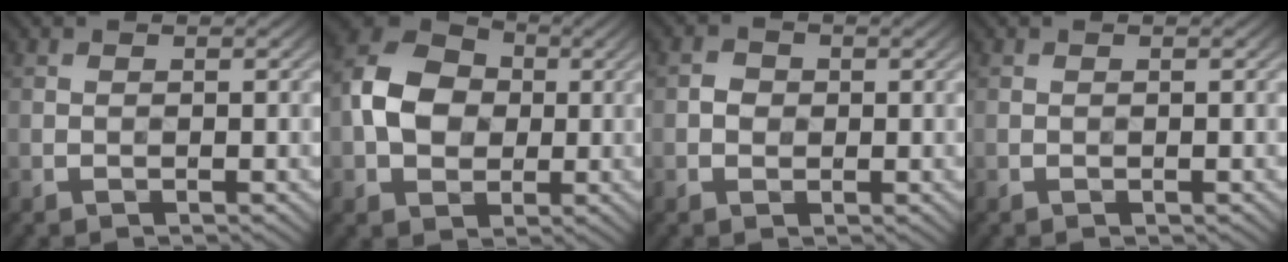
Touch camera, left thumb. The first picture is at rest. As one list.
[{"total": 8.2, "force": [0.0, 6.5, 5.1], "torque": [-0.112, 0.012, -0.012]}, {"total": 1.6, "force": [-0.1, 1.5, 0.7], "torque": [-0.013, -0.002, -0.007]}, {"total": 0.0}]